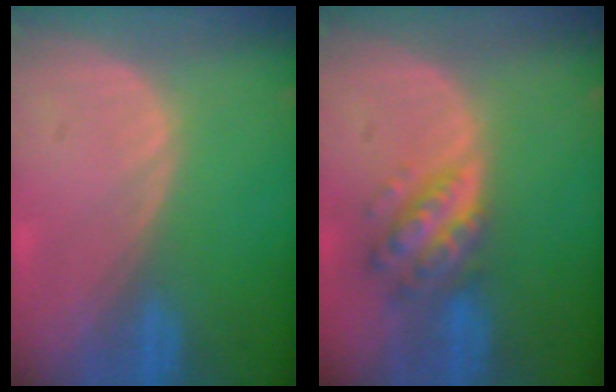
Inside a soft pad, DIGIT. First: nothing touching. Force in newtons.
{"total": 6.3, "press": 5.7, "slide": 2.6}